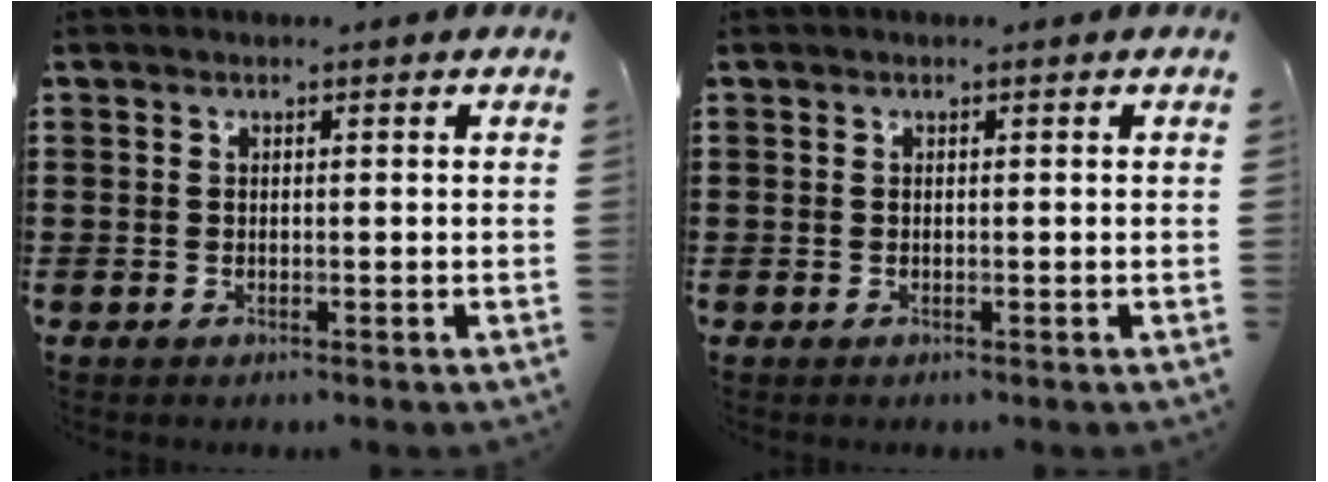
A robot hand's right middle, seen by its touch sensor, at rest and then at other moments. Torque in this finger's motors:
{"motor_torque": [0.25, -0.25, -0.03, 0.02]}